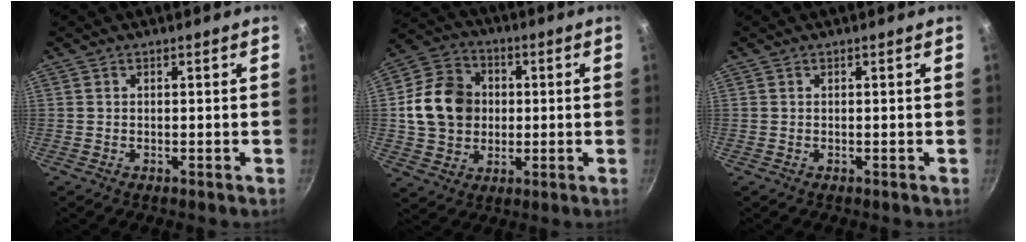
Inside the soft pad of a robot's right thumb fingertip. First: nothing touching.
{"total": 13.5, "force": [0.7, 11.2, 7.6], "torque": [-0.112, 0.017, 0.005]}
{"total": 0.0}